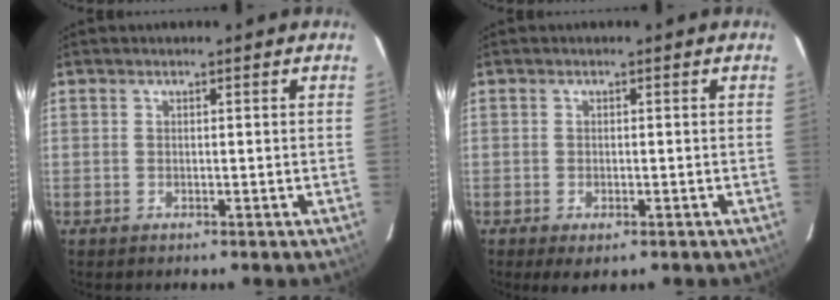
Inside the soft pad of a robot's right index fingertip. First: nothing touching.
{"total": 2.8, "force": [-1.6, 1.4, 1.9], "torque": [-0.039, -0.011, -0.022]}